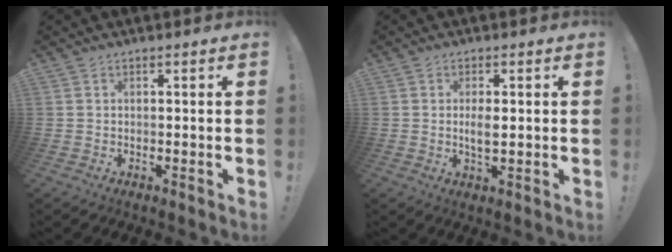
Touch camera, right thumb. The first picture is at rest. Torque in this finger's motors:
{"motor_torque": [-0.35, 0.08, 0.35, -0.30, 0.01]}